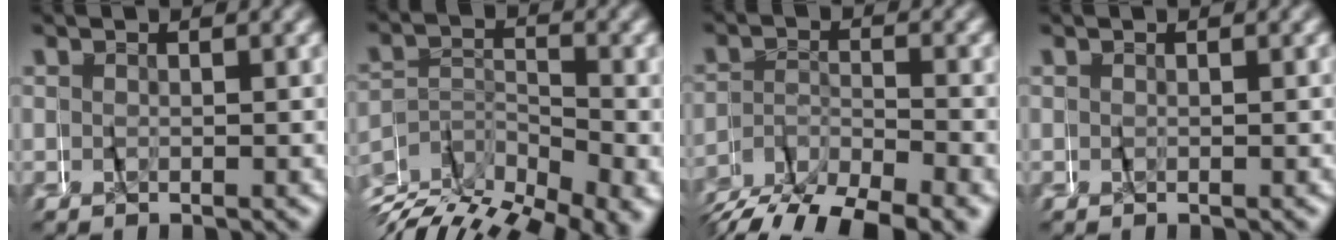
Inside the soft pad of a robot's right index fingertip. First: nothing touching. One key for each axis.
{"total": 6.8, "fx": -4.2, "fy": 2.9, "fz": 4.4, "tx": -0.061, "ty": -0.003, "tz": -0.078}
{"total": 6.6, "fx": -5.8, "fy": 1.2, "fz": 2.8, "tx": -0.040, "ty": 0.004, "tz": -0.102}
{"total": 0.0}